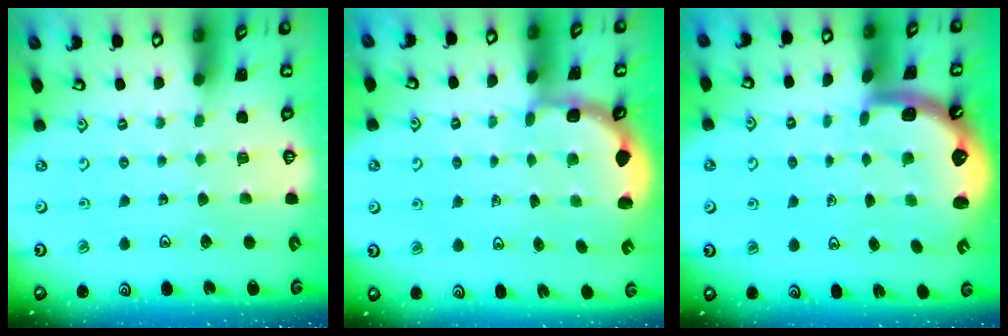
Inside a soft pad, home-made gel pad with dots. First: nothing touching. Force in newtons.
{"total": 2.5, "press": 1.9, "slide": 1.6}
{"total": 1.5, "press": 1.4, "slide": 0.6}